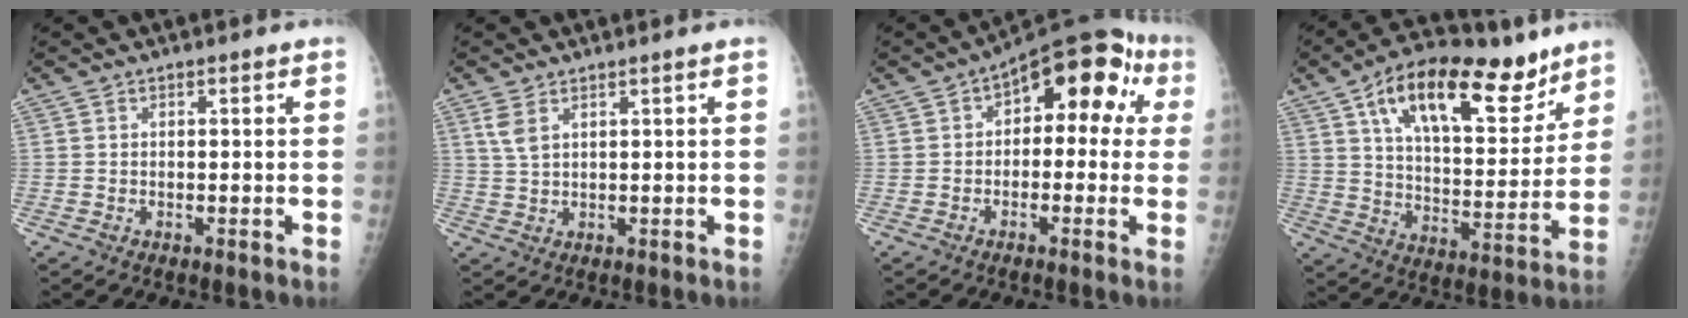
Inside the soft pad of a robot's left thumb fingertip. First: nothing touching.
{"total": 3.2, "force": [1.8, 1.0, 2.4], "torque": [-0.057, 0.001, 0.047]}
{"total": 13.9, "force": [2.9, 7.9, 11.1], "torque": [-0.091, 0.043, 0.025]}
{"total": 23.2, "force": [13.8, 10.4, 15.5], "torque": [-0.208, -0.040, 0.229]}